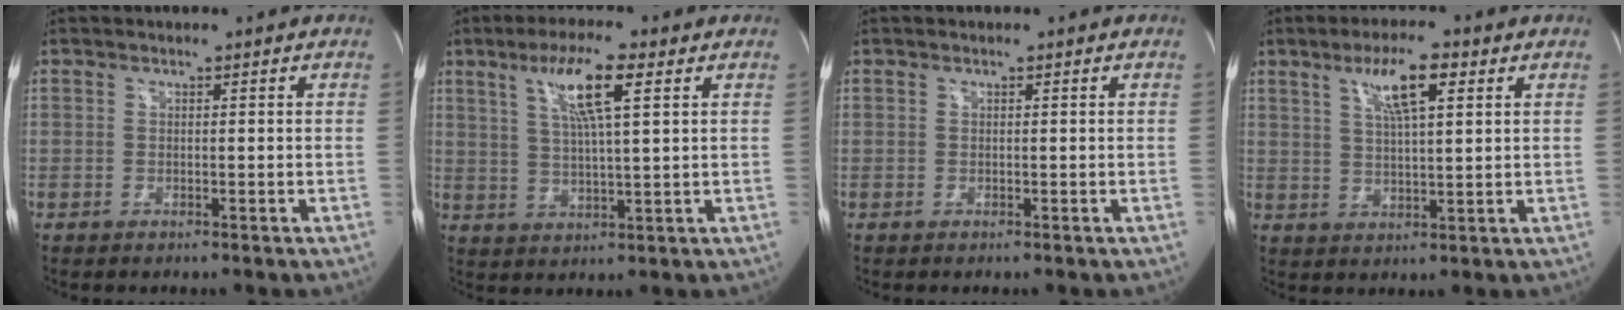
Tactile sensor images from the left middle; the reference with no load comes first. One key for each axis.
{"total": 9.2, "fx": 4.1, "fy": 0.4, "fz": 8.2, "tx": -0.157, "ty": 0.005, "tz": 0.074}
{"total": 0.0}
{"total": 7.9, "fx": 3.8, "fy": 1.1, "fz": 6.8, "tx": -0.129, "ty": 0.005, "tz": 0.068}